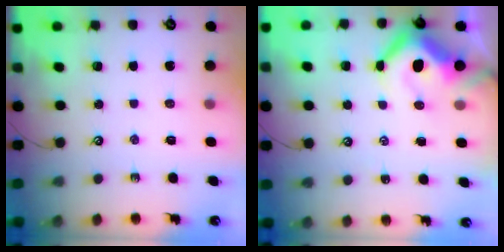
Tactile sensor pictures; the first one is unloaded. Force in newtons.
{"total": 12.7, "press": 12.5, "slide": 2.0}